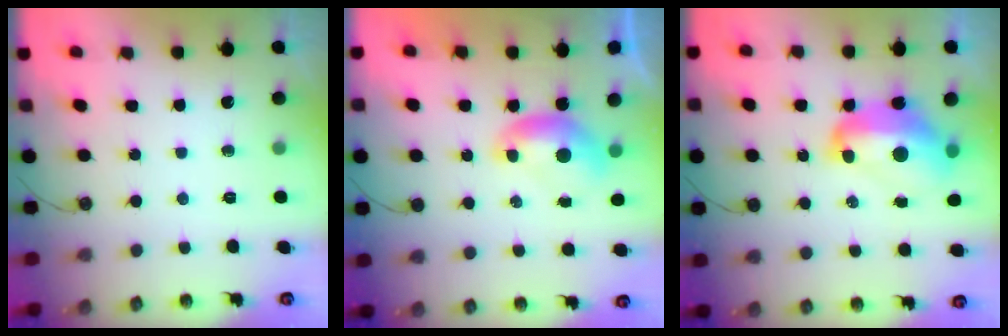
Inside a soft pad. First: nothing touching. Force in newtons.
{"total": 0.0}
{"total": 9.6, "press": 9.5, "slide": 1.3}